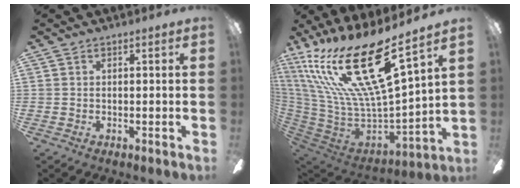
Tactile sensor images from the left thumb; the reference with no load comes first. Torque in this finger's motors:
{"motor_torque": [1.61, -0.54, 1.35, -1.43, 0.86]}